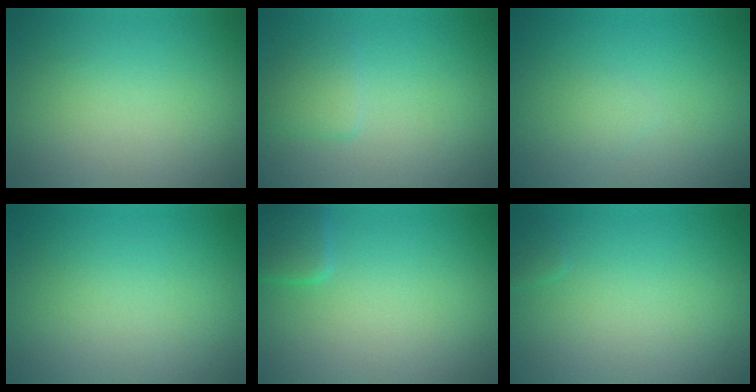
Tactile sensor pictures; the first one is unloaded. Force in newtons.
{"total": 1.4, "press": 1.4, "slide": 0.1}
{"total": 0.7, "press": 0.7, "slide": 0.0}
{"total": 0.0}
{"total": 2.1, "press": 2.1, "slide": 0.1}
{"total": 0.6, "press": 0.6, "slide": 0.0}